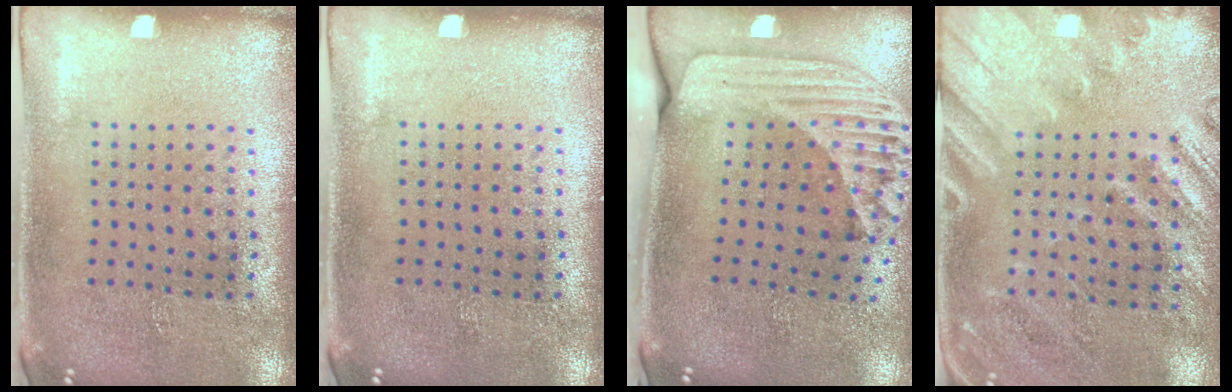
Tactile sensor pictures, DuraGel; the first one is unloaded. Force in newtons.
{"total": 0.0}
{"total": 2.3, "press": 1.7, "slide": 1.5}
{"total": 2.4, "press": 1.9, "slide": 1.6}